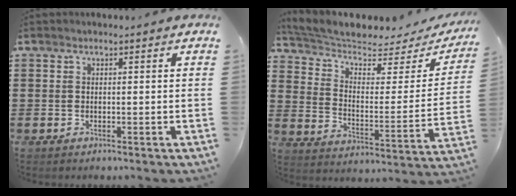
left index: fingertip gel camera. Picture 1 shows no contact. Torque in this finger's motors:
{"motor_torque": [1.06, -1.08, 0.13, 0.09]}